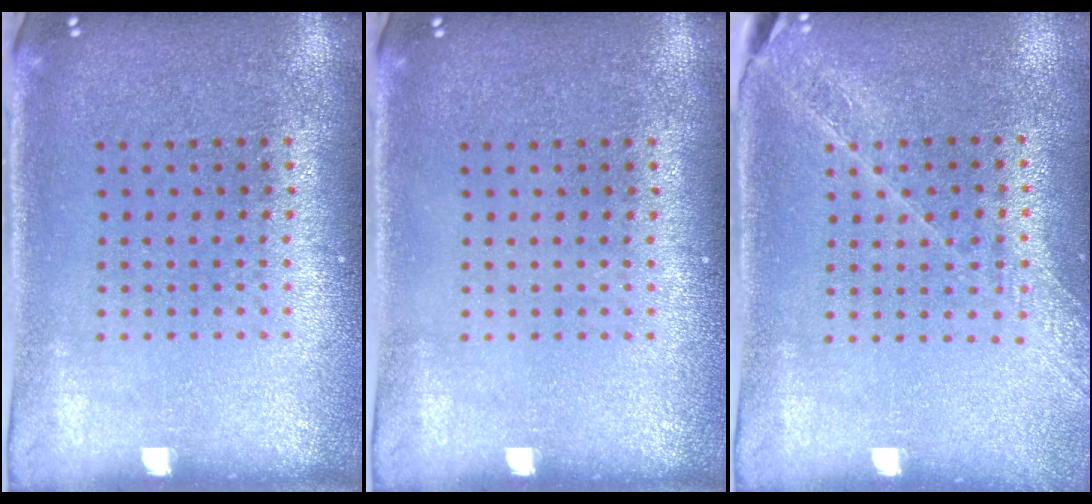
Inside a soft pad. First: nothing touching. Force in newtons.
{"total": 0.0}
{"total": 1.6, "press": 1.6, "slide": 0.2}